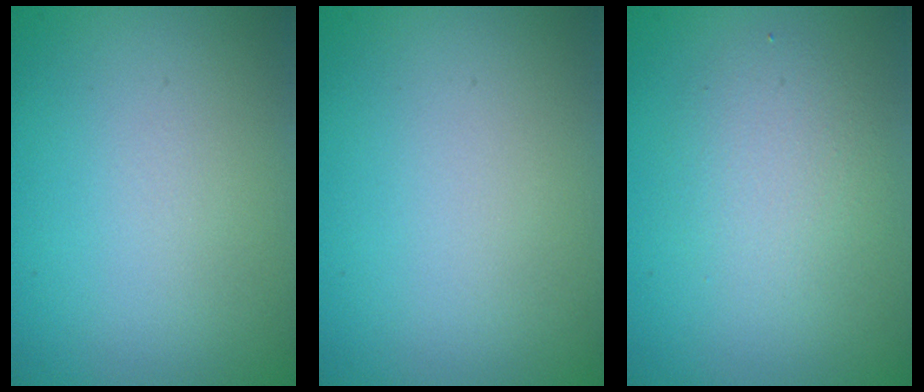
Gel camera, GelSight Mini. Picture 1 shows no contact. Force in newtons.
{"total": 0.0}
{"total": 2.6, "press": 2.6, "slide": 0.1}